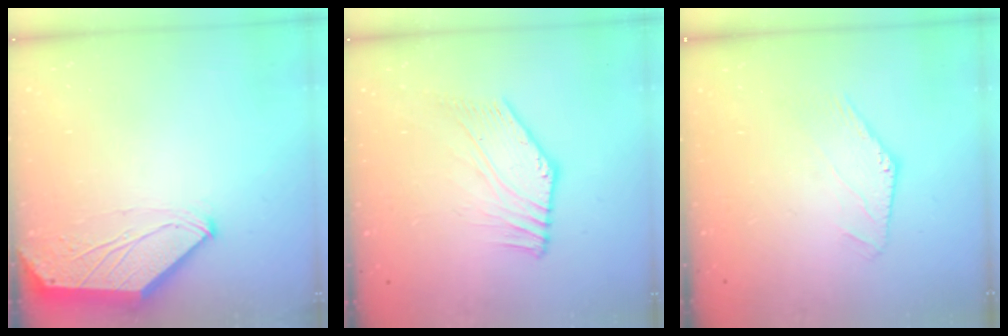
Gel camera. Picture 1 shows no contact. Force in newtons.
{"total": 3.0, "press": 2.8, "slide": 1.0}
{"total": 0.9, "press": 0.9, "slide": 0.2}